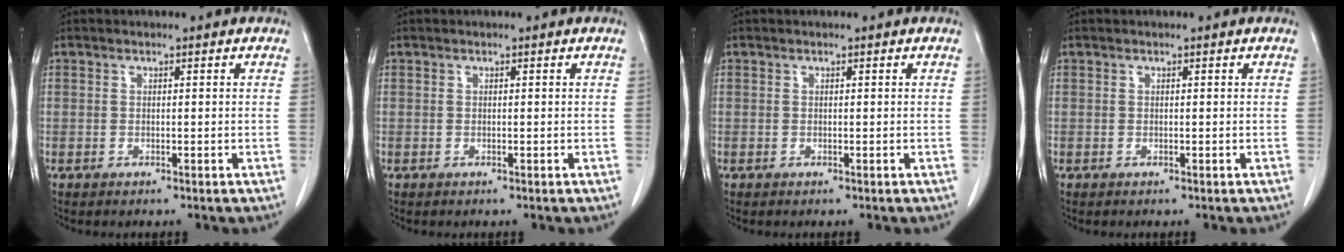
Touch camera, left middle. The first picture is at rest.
{"total": 0.0}
{"total": 0.0}
{"total": 0.0}